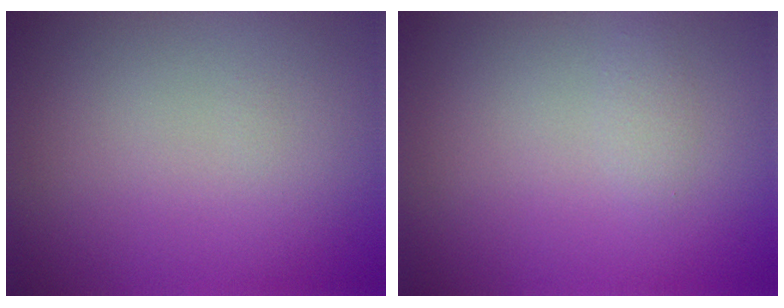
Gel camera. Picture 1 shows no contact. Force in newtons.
{"total": 0.8, "press": 0.8, "slide": 0.0}